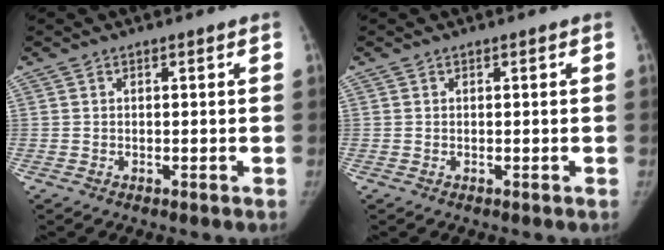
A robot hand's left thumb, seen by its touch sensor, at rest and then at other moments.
{"total": 0.0}